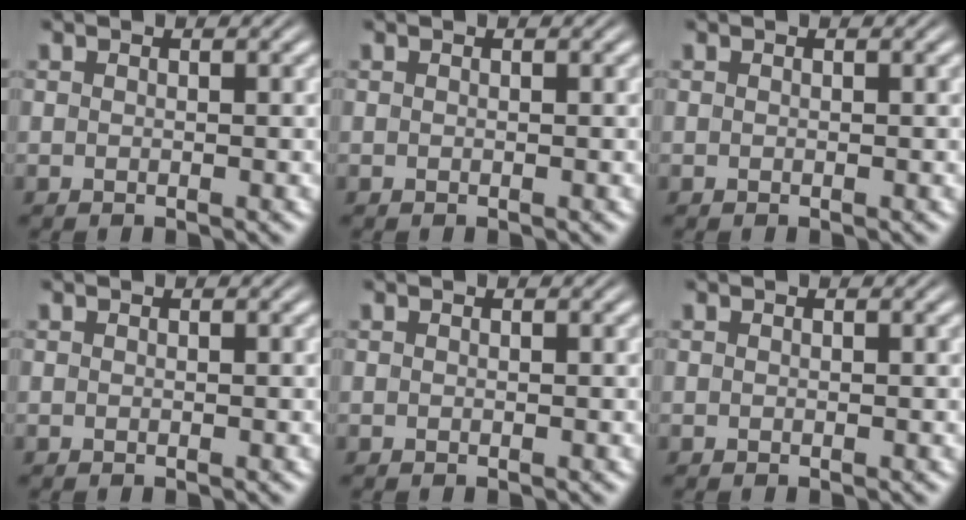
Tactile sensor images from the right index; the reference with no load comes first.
{"total": 0.0}
{"total": 0.0}
{"total": 0.0}
{"total": 0.0}
{"total": 0.0}